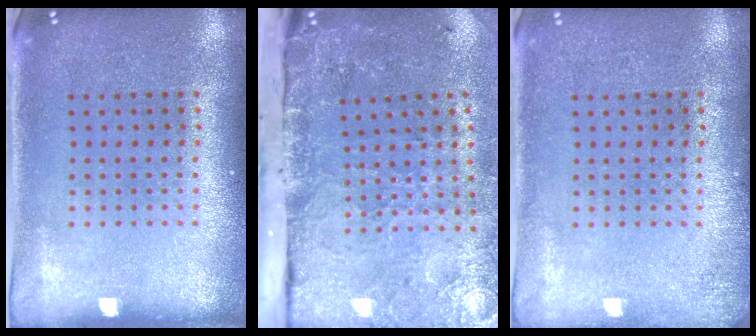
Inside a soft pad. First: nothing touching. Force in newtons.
{"total": 5.0, "press": 3.6, "slide": 3.4}
{"total": 1.2, "press": 1.1, "slide": 0.2}